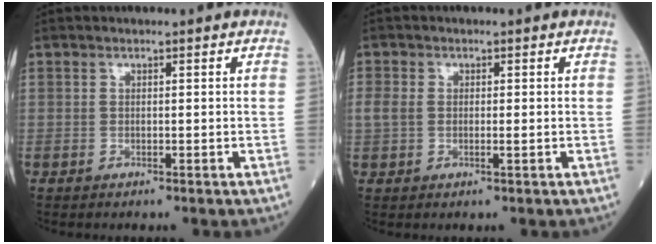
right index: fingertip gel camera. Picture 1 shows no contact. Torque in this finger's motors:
{"motor_torque": [0.30, -0.01, 0.16, 0.04]}